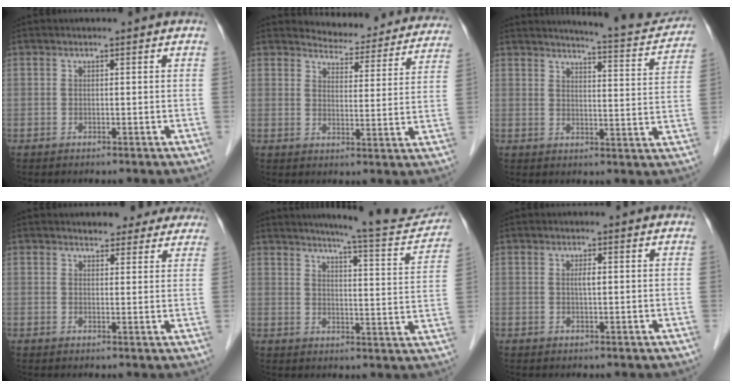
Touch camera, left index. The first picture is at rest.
{"total": 14.3, "force": [13.7, 3.5, 2.2], "torque": [-0.002, -0.037, 0.145]}
{"total": 11.9, "force": [11.5, 0.7, 3.2], "torque": [-0.040, -0.027, 0.129]}
{"total": 5.6, "force": [4.9, 2.4, 1.2], "torque": [0.005, -0.001, 0.048]}
{"total": 14.7, "force": [13.8, 0.3, 5.1], "torque": [-0.065, -0.043, 0.161]}
{"total": 1.2, "force": [0.2, 0.1, 1.2], "torque": [-0.024, 0.001, 0.002]}